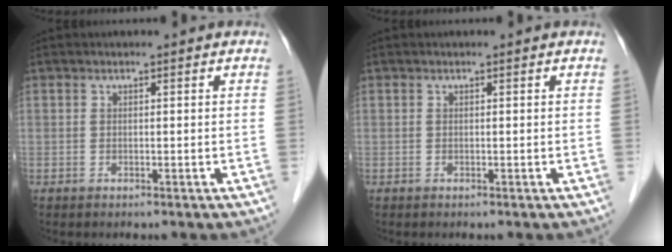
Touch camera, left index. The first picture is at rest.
{"total": 0.0}